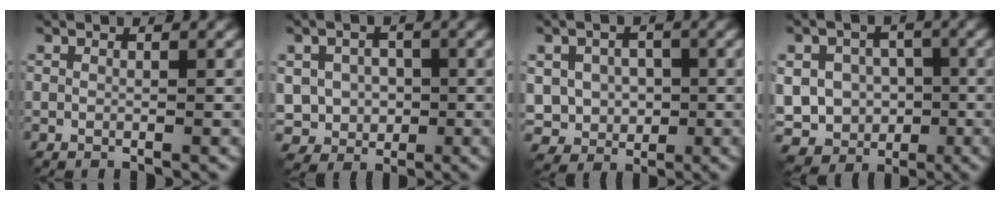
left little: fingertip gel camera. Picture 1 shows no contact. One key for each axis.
{"total": 4.8, "fx": 0.0, "fy": 4.3, "fz": 2.1, "tx": -0.034, "ty": 0.000, "tz": -0.014}
{"total": 5.1, "fx": 0.2, "fy": 4.4, "fz": 2.5, "tx": -0.045, "ty": 0.001, "tz": -0.006}
{"total": 10.0, "fx": -1.3, "fy": 8.8, "fz": 4.4, "tx": -0.090, "ty": 0.012, "tz": -0.050}